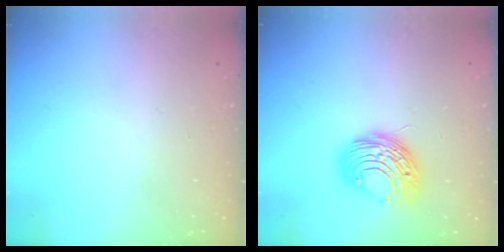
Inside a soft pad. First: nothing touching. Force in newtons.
{"total": 10.1, "press": 10.1, "slide": 0.8}